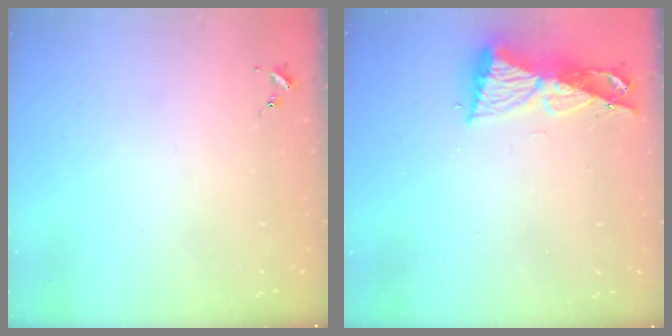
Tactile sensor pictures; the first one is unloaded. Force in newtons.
{"total": 9.9, "press": 9.8, "slide": 0.6}